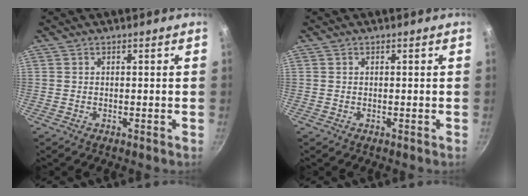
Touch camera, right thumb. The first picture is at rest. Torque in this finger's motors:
{"motor_torque": [0.01, 0.00, 0.03, -0.01, 0.02]}